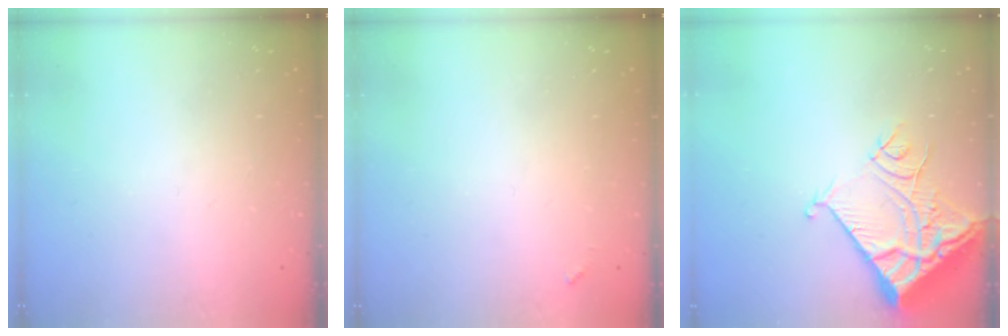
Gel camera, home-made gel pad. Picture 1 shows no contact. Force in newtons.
{"total": 3.5, "press": 3.5, "slide": 0.2}
{"total": 13.1, "press": 13.0, "slide": 1.7}